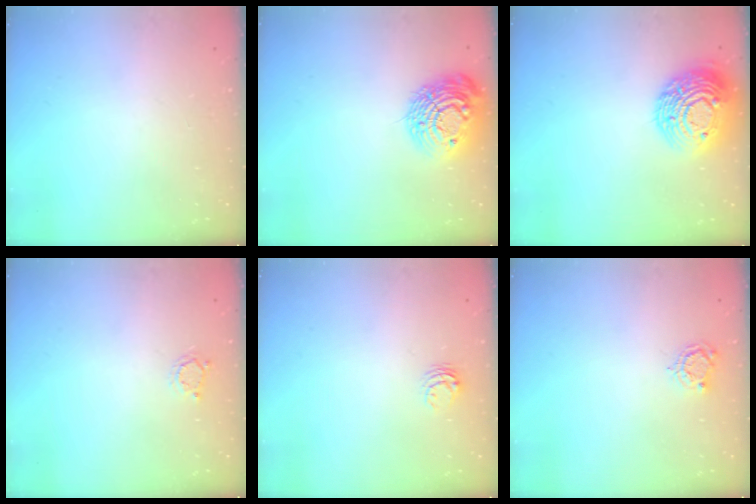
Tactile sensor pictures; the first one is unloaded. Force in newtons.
{"total": 14.9, "press": 14.8, "slide": 1.2}
{"total": 17.8, "press": 17.8, "slide": 1.2}
{"total": 2.6, "press": 2.6, "slide": 0.3}
{"total": 3.5, "press": 3.5, "slide": 0.5}
{"total": 4.7, "press": 4.7, "slide": 0.3}